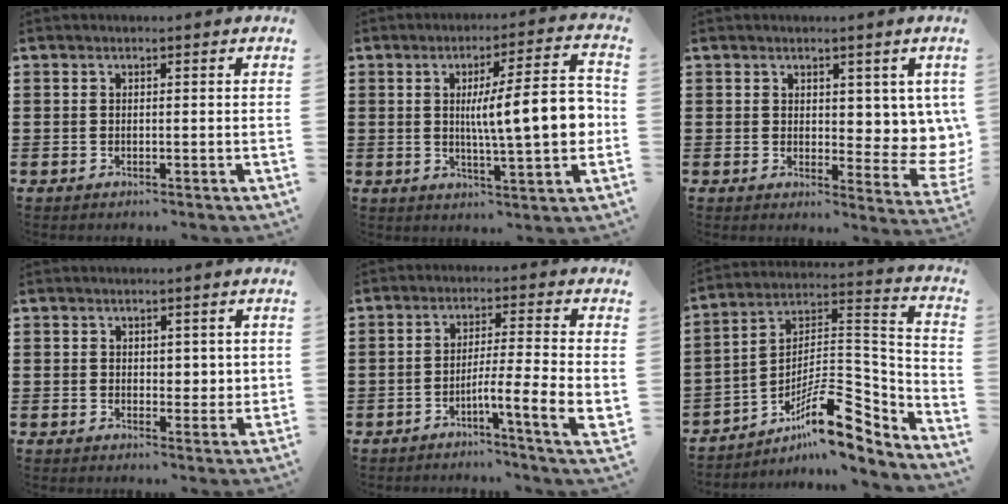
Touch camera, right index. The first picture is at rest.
{"total": 12.3, "force": [0.4, 2.4, 12.1], "torque": [-0.182, -0.008, -0.001]}
{"total": 5.0, "force": [2.7, 3.1, 2.8], "torque": [-0.034, -0.017, 0.046]}
{"total": 2.4, "force": [1.2, 1.9, 1.0], "torque": [-0.010, 0.005, 0.017]}
{"total": 6.4, "force": [-2.6, 0.2, 5.8], "torque": [-0.097, -0.006, -0.043]}
{"total": 13.6, "force": [-8.5, 4.5, 9.6], "torque": [-0.148, 0.016, -0.159]}